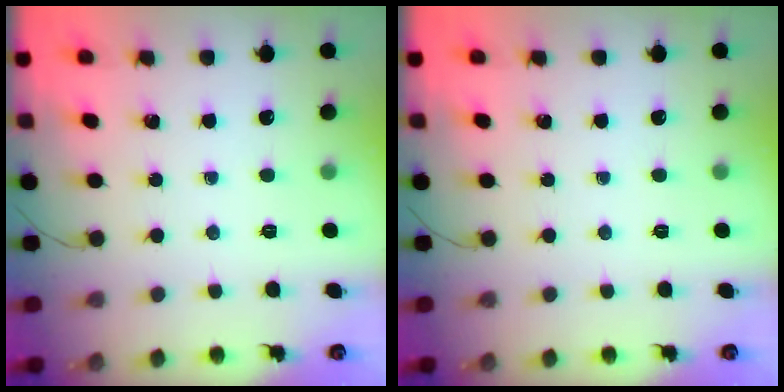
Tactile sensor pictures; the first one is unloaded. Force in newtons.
{"total": 0.0}